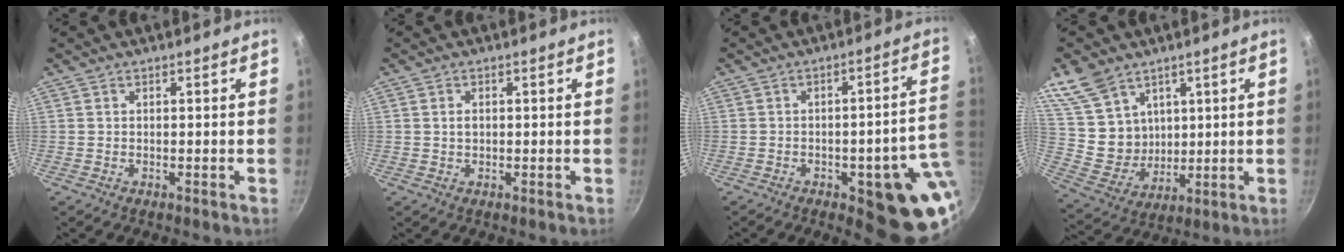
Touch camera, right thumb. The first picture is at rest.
{"total": 1.4, "force": [0.1, 1.0, 1.0], "torque": [-0.015, 0.005, 0.002]}
{"total": 15.5, "force": [-3.3, 5.3, 14.2], "torque": [-0.125, 0.016, -0.040]}
{"total": 13.2, "force": [7.3, 9.6, 5.5], "torque": [-0.079, -0.034, 0.159]}